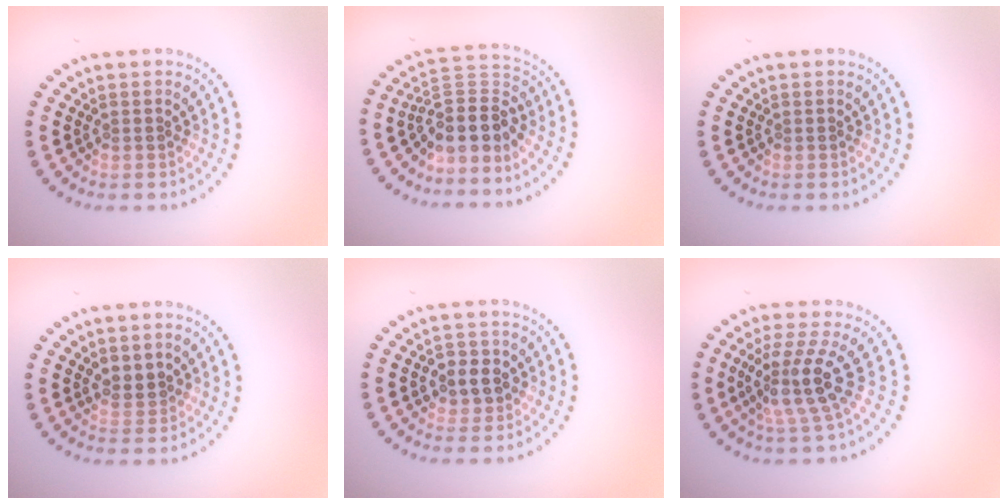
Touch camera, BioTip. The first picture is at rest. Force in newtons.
{"total": 4.5, "press": 3.5, "slide": 2.8}
{"total": 0.0}
{"total": 1.8, "press": 1.6, "slide": 0.7}
{"total": 2.4, "press": 2.3, "slide": 0.7}
{"total": 4.3, "press": 3.2, "slide": 2.9}